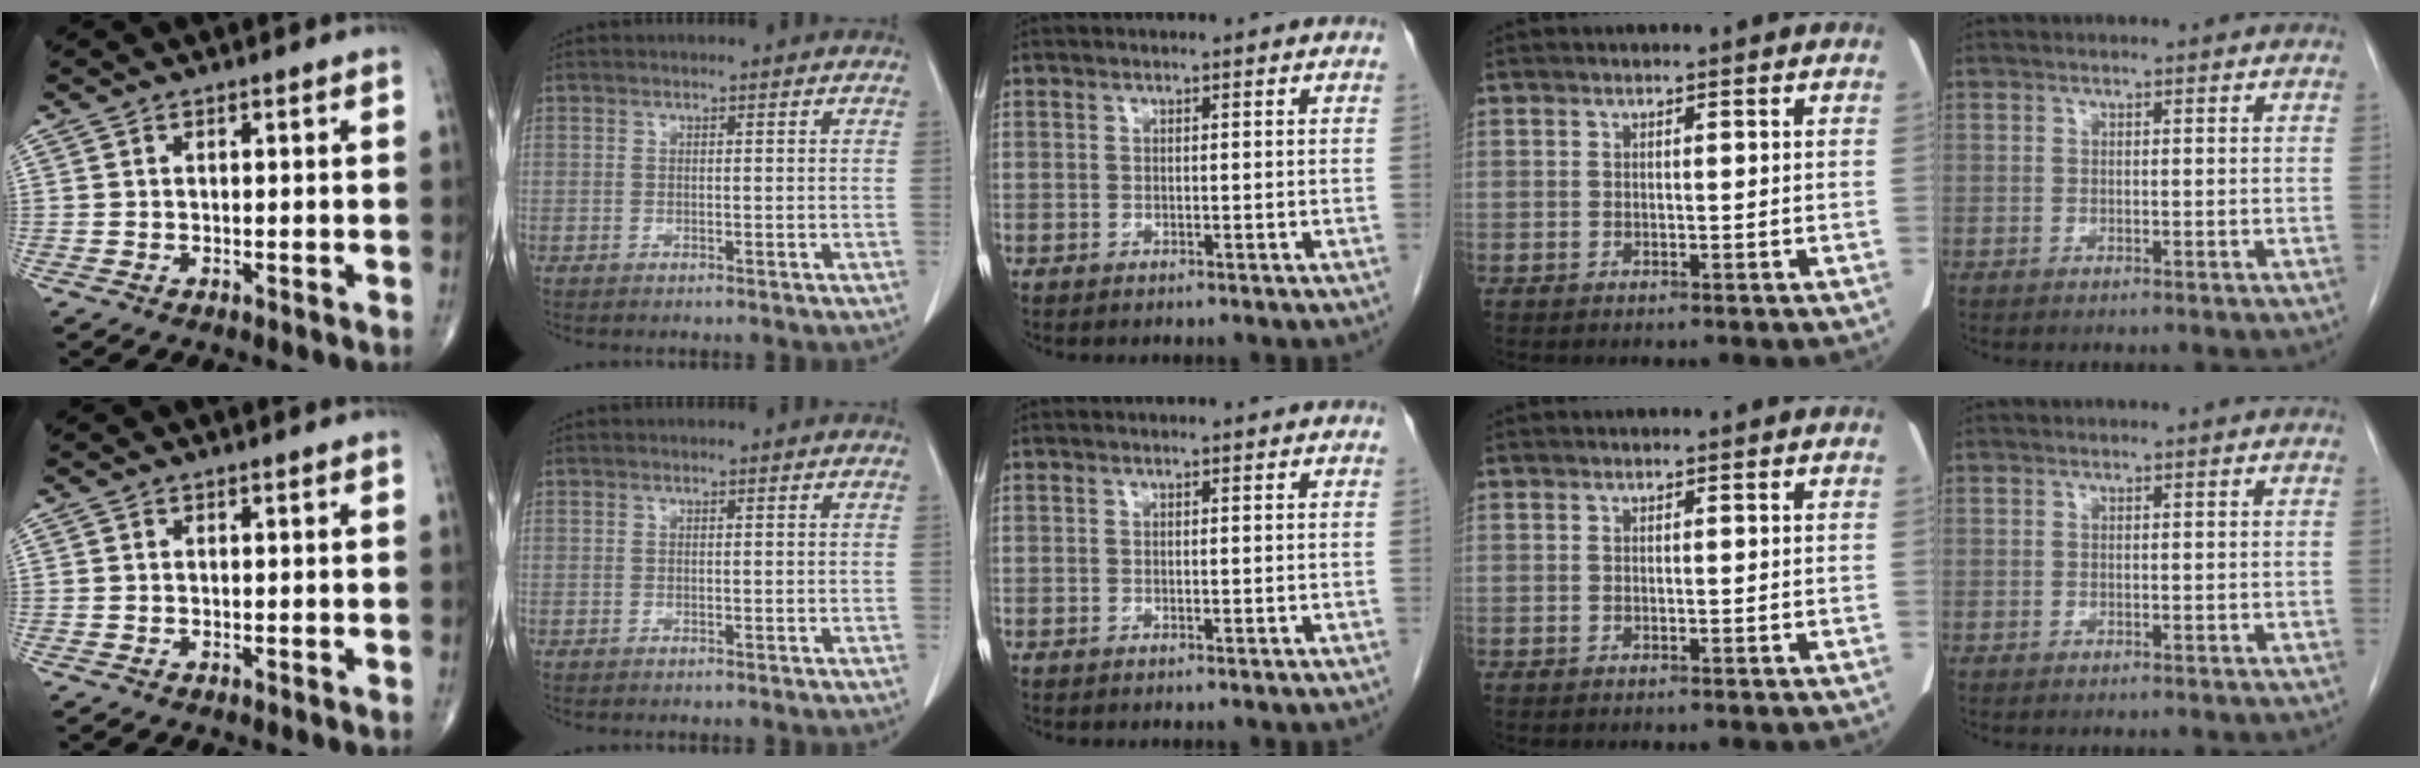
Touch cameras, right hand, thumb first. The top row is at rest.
{}